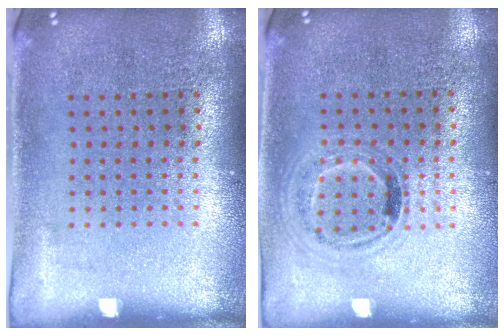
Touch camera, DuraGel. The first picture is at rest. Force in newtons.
{"total": 0.9, "press": 0.9, "slide": 0.3}